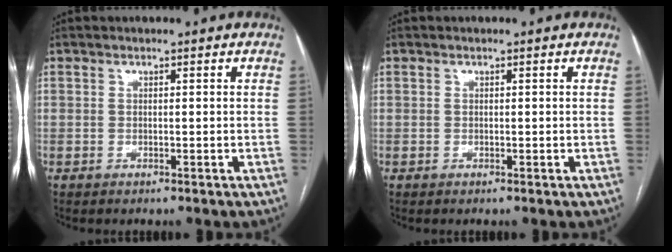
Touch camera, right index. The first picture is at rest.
{"total": 0.0}